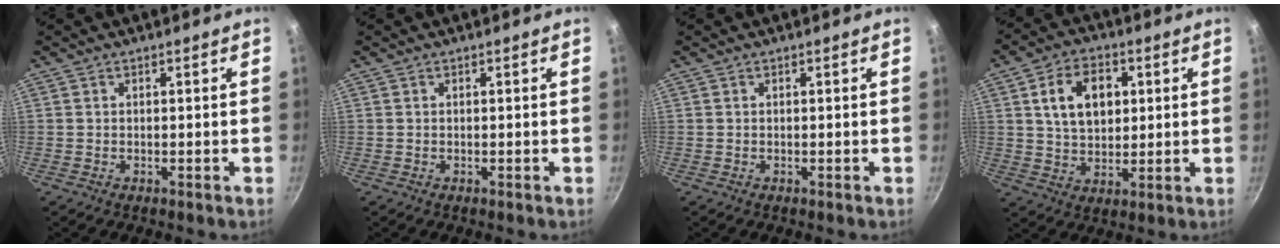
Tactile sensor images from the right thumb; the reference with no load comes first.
{"total": 0.0}
{"total": 0.0}
{"total": 11.2, "force": [2.8, 7.6, 7.7], "torque": [-0.106, 0.000, 0.047]}